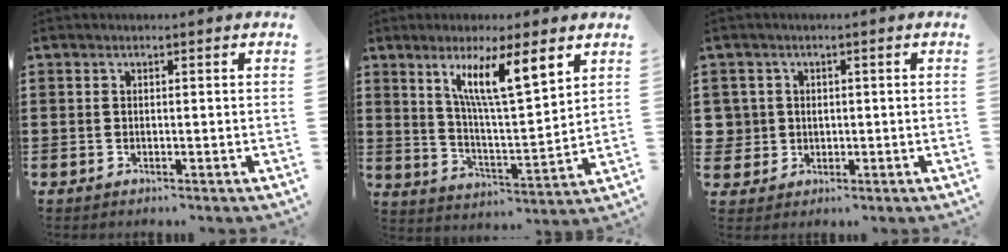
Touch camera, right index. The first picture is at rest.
{"total": 10.1, "force": [5.4, 1.7, 8.4], "torque": [-0.160, -0.012, 0.087]}
{"total": 2.8, "force": [0.2, 2.8, 0.3], "torque": [-0.023, 0.007, 0.002]}